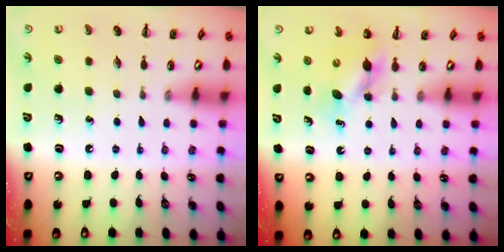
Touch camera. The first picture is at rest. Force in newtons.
{"total": 4.3, "press": 4.3, "slide": 0.6}